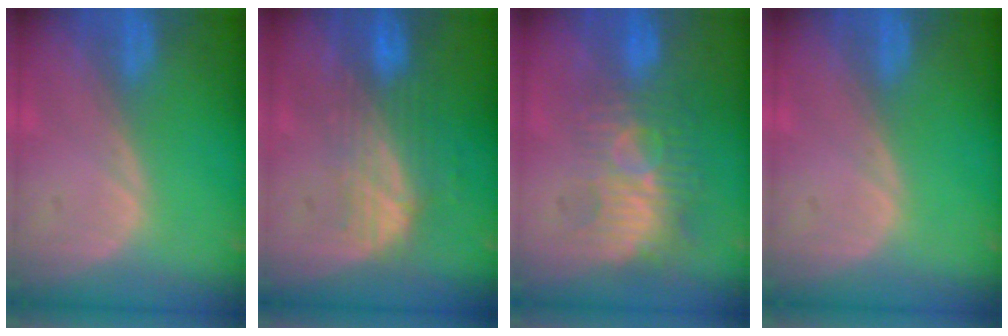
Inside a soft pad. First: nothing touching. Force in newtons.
{"total": 7.6, "press": 6.8, "slide": 3.3}
{"total": 9.6, "press": 8.5, "slide": 4.4}
{"total": 0.0}